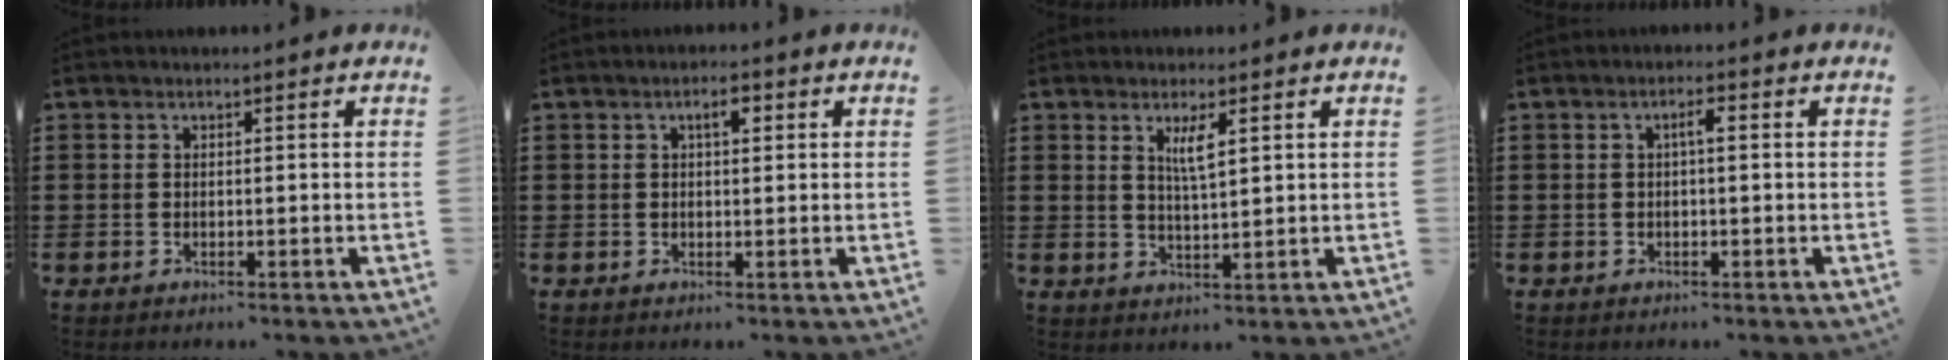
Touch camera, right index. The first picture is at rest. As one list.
[{"total": 2.3, "force": [0.8, 0.9, 2.0], "torque": [-0.033, 0.005, 0.009]}, {"total": 3.3, "force": [1.4, 0.6, 3.0], "torque": [-0.062, 0.002, 0.023]}, {"total": 2.1, "force": [0.1, 0.5, 2.0], "torque": [-0.040, 0.005, -0.001]}]